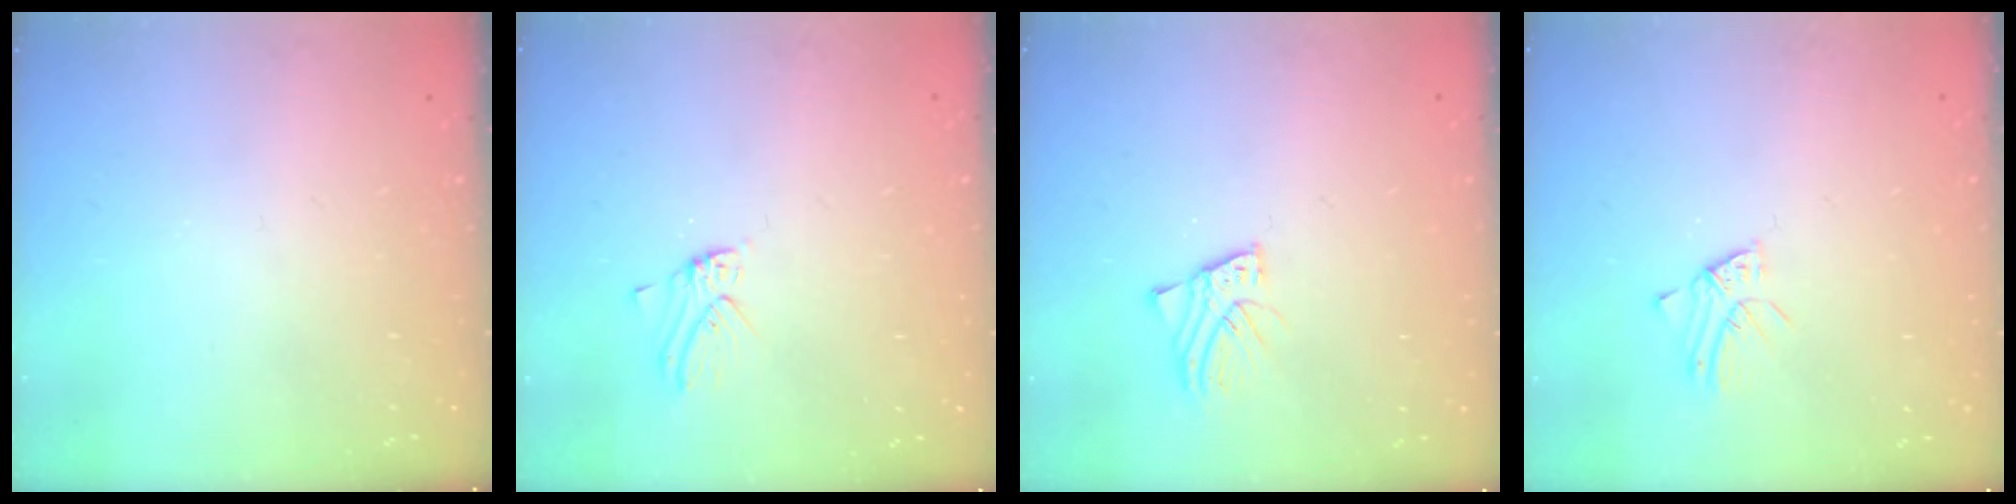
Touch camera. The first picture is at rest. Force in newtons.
{"total": 2.2, "press": 2.2, "slide": 0.3}
{"total": 2.6, "press": 2.6, "slide": 0.1}
{"total": 1.8, "press": 1.7, "slide": 0.2}